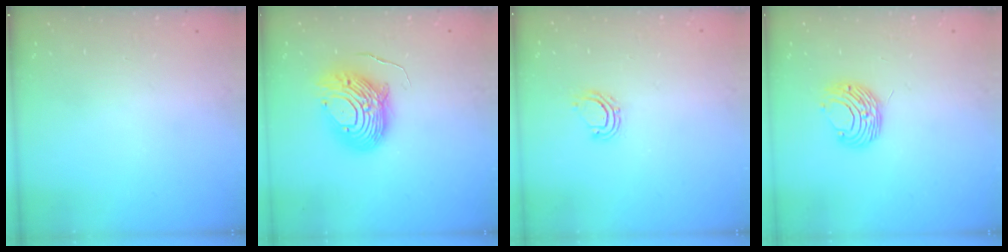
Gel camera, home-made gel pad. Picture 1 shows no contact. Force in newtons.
{"total": 12.1, "press": 12.0, "slide": 1.2}
{"total": 4.5, "press": 4.5, "slide": 0.2}
{"total": 8.5, "press": 8.5, "slide": 0.6}